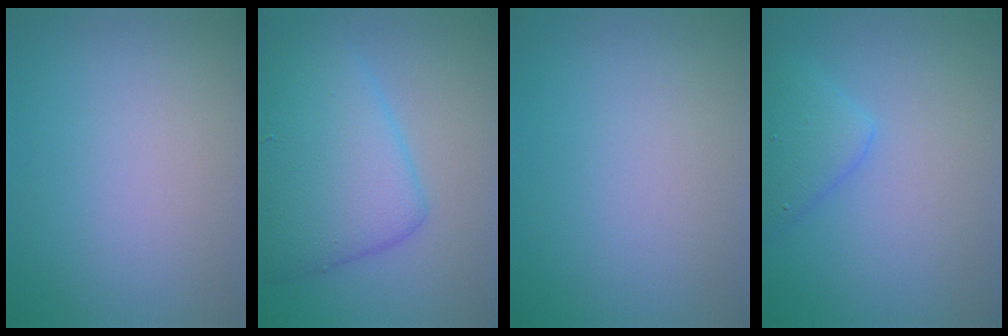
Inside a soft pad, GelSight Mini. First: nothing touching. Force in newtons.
{"total": 7.4, "press": 7.4, "slide": 0.2}
{"total": 0.0}
{"total": 3.0, "press": 3.0, "slide": 0.1}